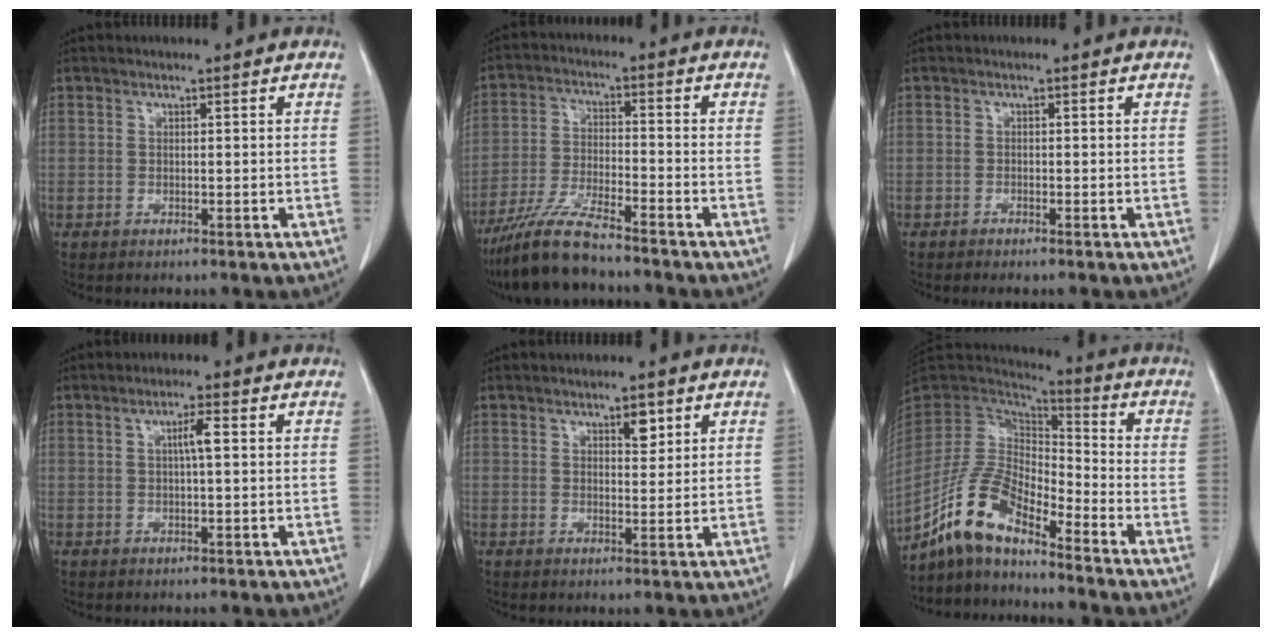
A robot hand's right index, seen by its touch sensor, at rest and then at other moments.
{"total": 9.6, "force": [-8.1, 0.7, 5.1], "torque": [-0.103, -0.026, -0.154]}
{"total": 1.1, "force": [-0.9, 0.1, 0.5], "torque": [-0.009, -0.003, -0.014]}
{"total": 2.7, "force": [0.5, 0.1, 2.6], "torque": [-0.046, 0.003, 0.007]}
{"total": 2.7, "force": [1.6, 1.1, 1.9], "torque": [-0.028, -0.005, 0.025]}
{"total": 11.8, "force": [-9.0, 3.4, 6.7], "torque": [-0.146, 0.019, -0.175]}